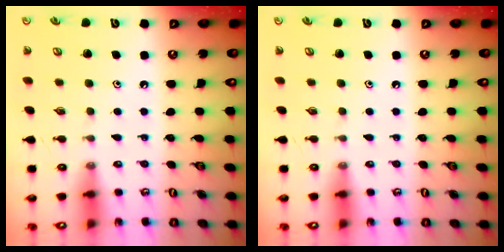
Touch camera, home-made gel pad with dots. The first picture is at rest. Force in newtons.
{"total": 0.0}